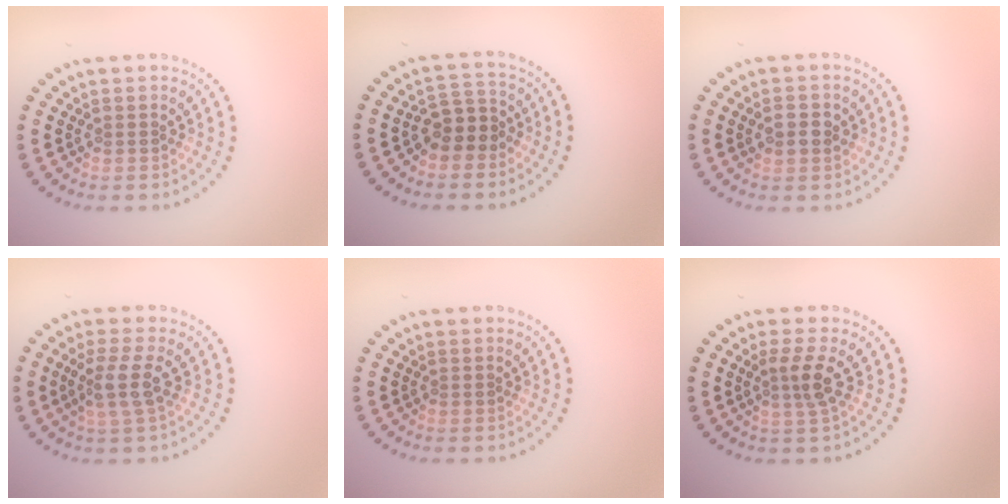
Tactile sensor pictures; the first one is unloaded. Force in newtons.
{"total": 2.8, "press": 2.5, "slide": 1.3}
{"total": 2.1, "press": 2.1, "slide": 0.2}
{"total": 2.9, "press": 2.4, "slide": 1.7}
{"total": 0.0}
{"total": 2.3, "press": 1.8, "slide": 1.5}